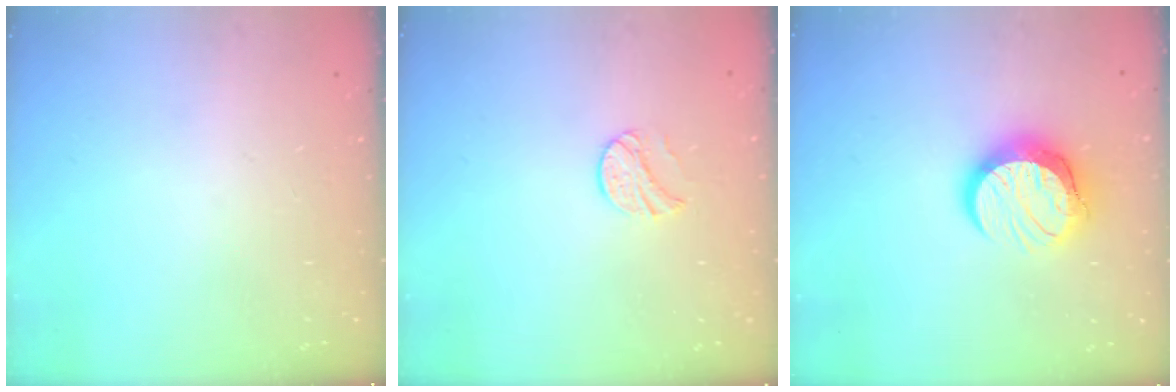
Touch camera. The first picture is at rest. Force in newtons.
{"total": 8.6, "press": 8.5, "slide": 0.6}
{"total": 12.0, "press": 12.0, "slide": 1.0}